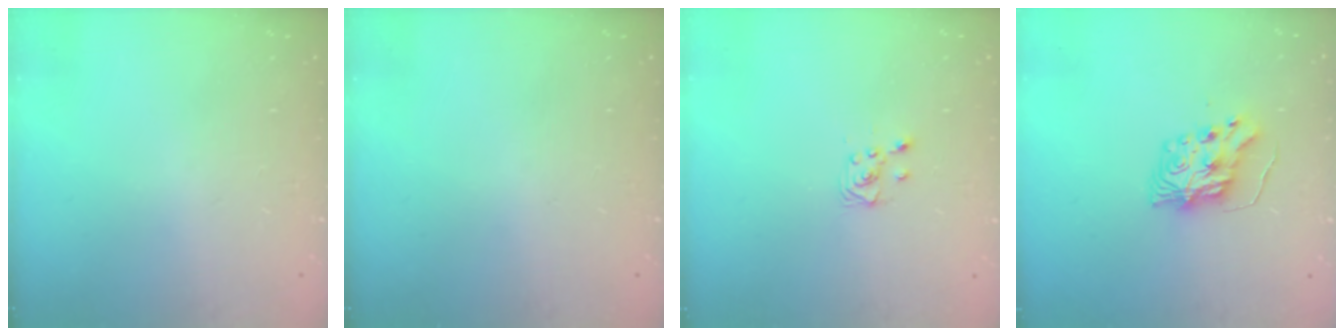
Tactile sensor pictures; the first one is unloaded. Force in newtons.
{"total": 0.0}
{"total": 2.9, "press": 2.9, "slide": 0.4}
{"total": 8.9, "press": 8.9, "slide": 0.9}